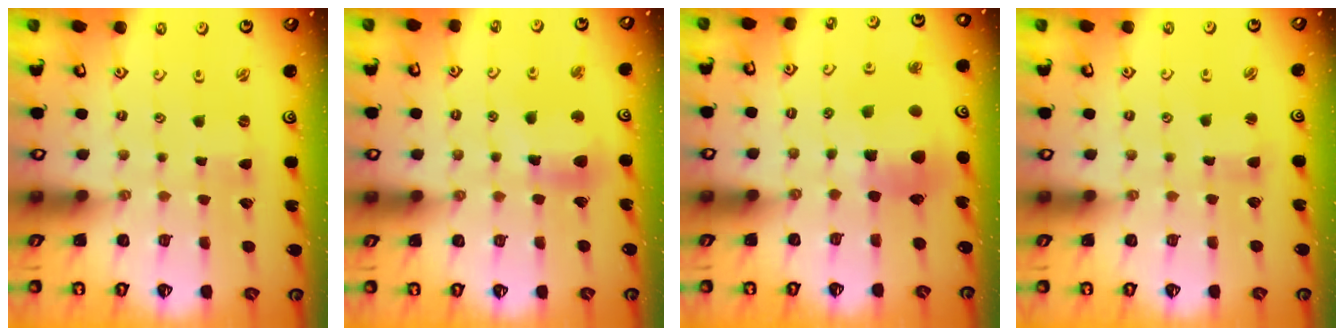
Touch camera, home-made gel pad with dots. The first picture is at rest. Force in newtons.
{"total": 10.9, "press": 10.7, "slide": 1.9}
{"total": 11.0, "press": 10.9, "slide": 1.4}
{"total": 2.1, "press": 2.1, "slide": 0.3}